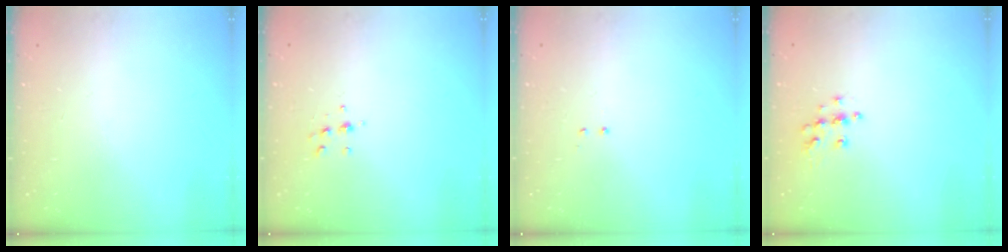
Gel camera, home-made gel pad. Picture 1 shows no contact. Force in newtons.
{"total": 5.8, "press": 5.8, "slide": 0.6}
{"total": 0.5, "press": 0.5, "slide": 0.3}
{"total": 7.4, "press": 7.4, "slide": 0.2}